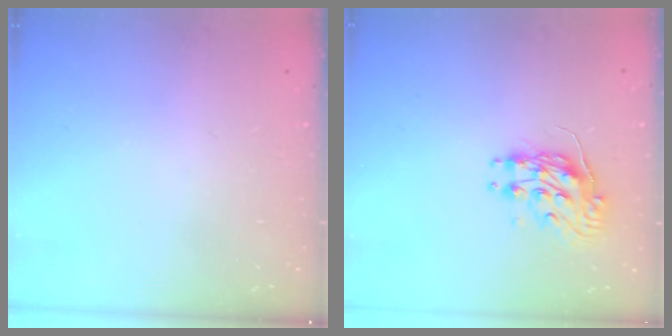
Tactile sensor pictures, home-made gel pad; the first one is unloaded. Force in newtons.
{"total": 9.3, "press": 9.3, "slide": 0.1}